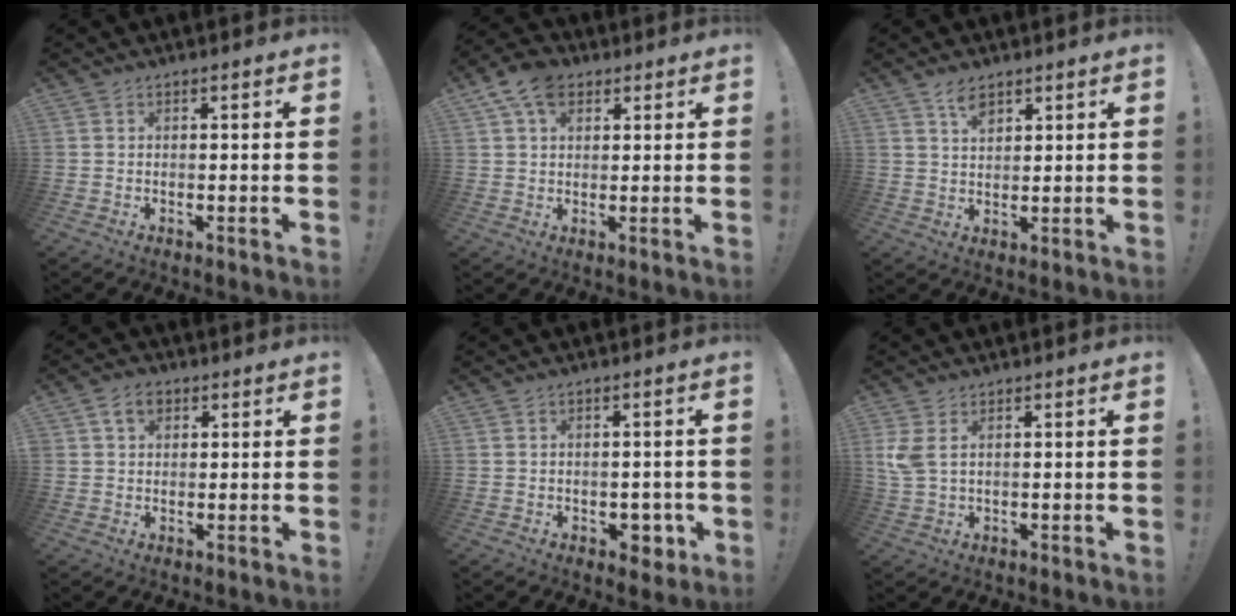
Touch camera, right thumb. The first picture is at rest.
{"total": 9.1, "force": [4.4, 6.0, 5.3], "torque": [-0.094, -0.002, 0.086]}
{"total": 5.0, "force": [3.5, 2.1, 2.8], "torque": [-0.041, -0.019, 0.061]}
{"total": 5.4, "force": [2.4, 3.9, 2.9], "torque": [-0.042, 0.004, 0.044]}
{"total": 4.9, "force": [-1.1, 3.9, 2.8], "torque": [-0.026, 0.011, -0.012]}
{"total": 4.5, "force": [1.5, 2.1, 3.7], "torque": [-0.077, -0.004, 0.025]}